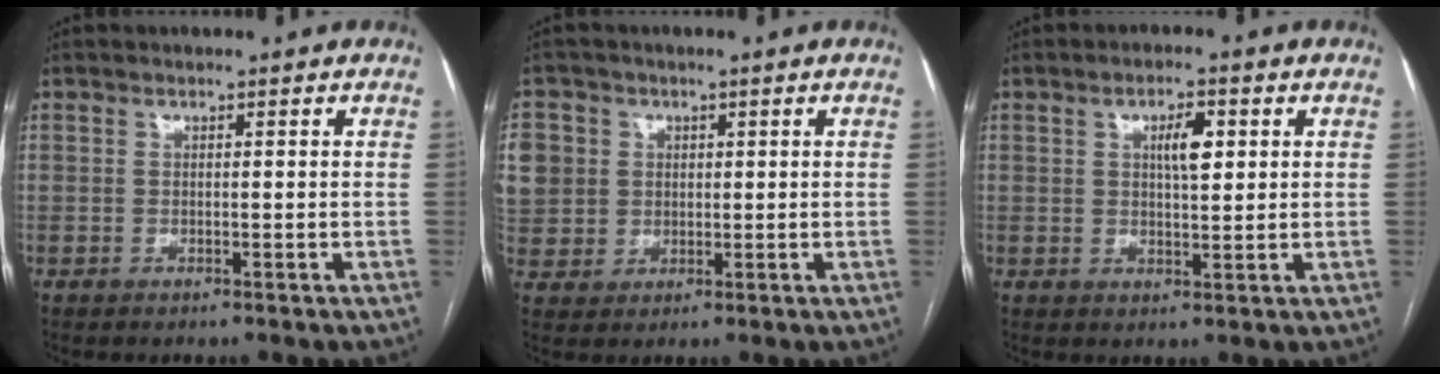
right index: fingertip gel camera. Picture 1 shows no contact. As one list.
[{"total": 12.7, "force": [2.8, 11.8, 4.0], "torque": [-0.134, 0.034, 0.072]}, {"total": 4.4, "force": [1.4, 1.4, 3.9], "torque": [-0.066, 0.006, 0.022]}]